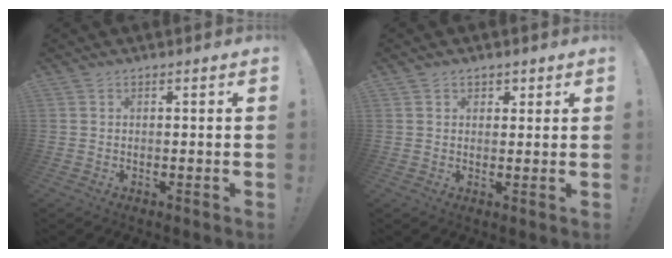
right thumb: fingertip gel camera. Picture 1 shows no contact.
{"total": 2.1, "force": [1.3, 1.6, 0.5], "torque": [0.005, -0.005, 0.021]}